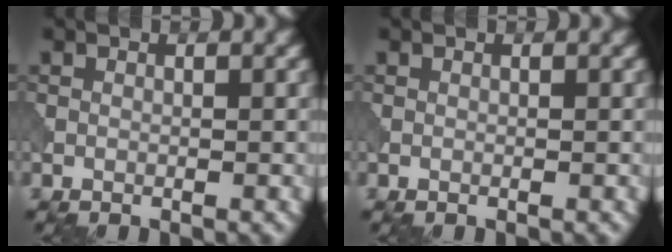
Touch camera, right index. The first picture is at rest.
{"total": 0.0}